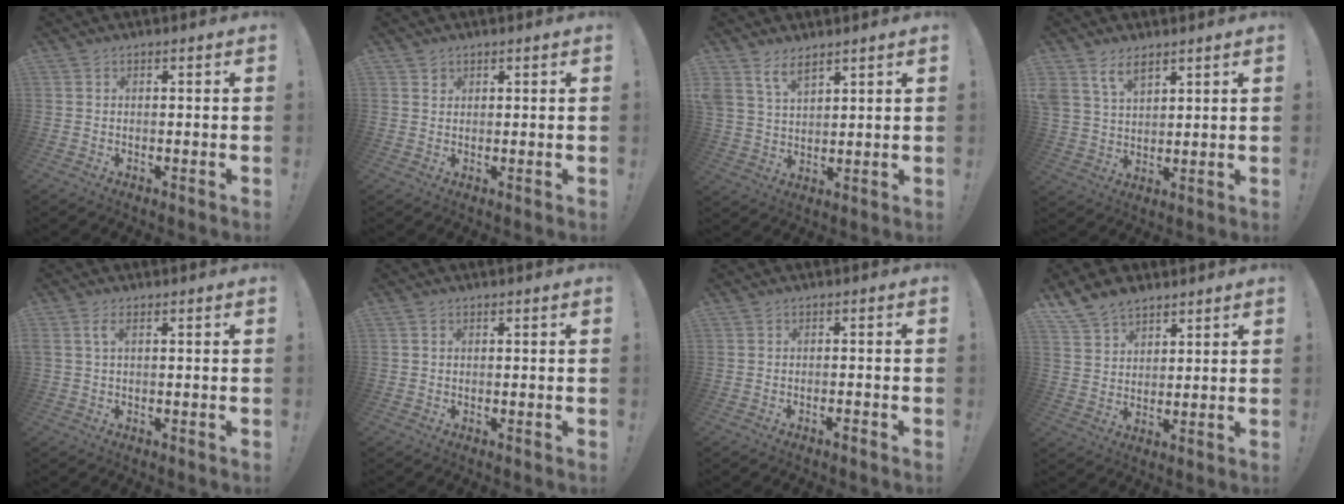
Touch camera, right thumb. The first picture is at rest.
{"total": 1.3, "force": [0.9, 0.9, 0.2], "torque": [0.003, -0.005, 0.015]}
{"total": 6.9, "force": [5.1, 3.1, 3.4], "torque": [-0.069, -0.020, 0.098]}
{"total": 7.8, "force": [5.4, 4.2, 3.7], "torque": [-0.077, -0.015, 0.105]}
{"total": 2.7, "force": [0.9, 0.7, 2.5], "torque": [-0.055, 0.004, 0.016]}
{"total": 0.7, "force": [0.1, 0.7, 0.1], "torque": [-0.011, 0.007, 0.004]}
{"total": 1.5, "force": [-1.1, 0.1, 1.0], "torque": [-0.015, 0.000, -0.019]}
{"total": 8.1, "force": [6.4, 4.4, 2.4], "torque": [-0.051, -0.036, 0.127]}